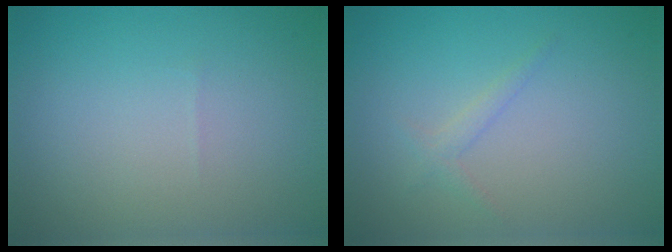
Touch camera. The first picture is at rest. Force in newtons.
{"total": 1.1, "press": 1.1, "slide": 0.1}